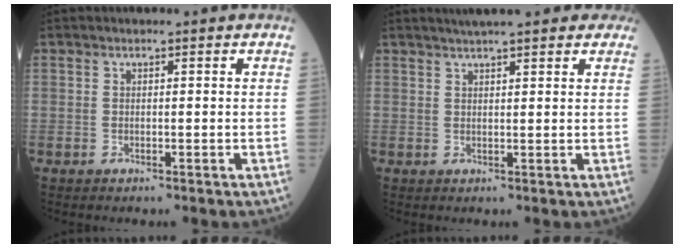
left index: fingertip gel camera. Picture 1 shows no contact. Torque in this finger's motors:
{"motor_torque": [1.05, -1.09, 0.13, 0.05]}